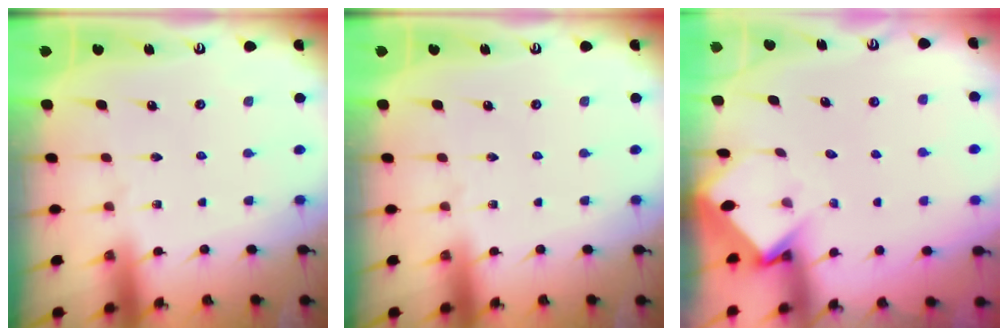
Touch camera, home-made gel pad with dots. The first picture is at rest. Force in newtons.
{"total": 0.0}
{"total": 3.2, "press": 3.2, "slide": 0.3}